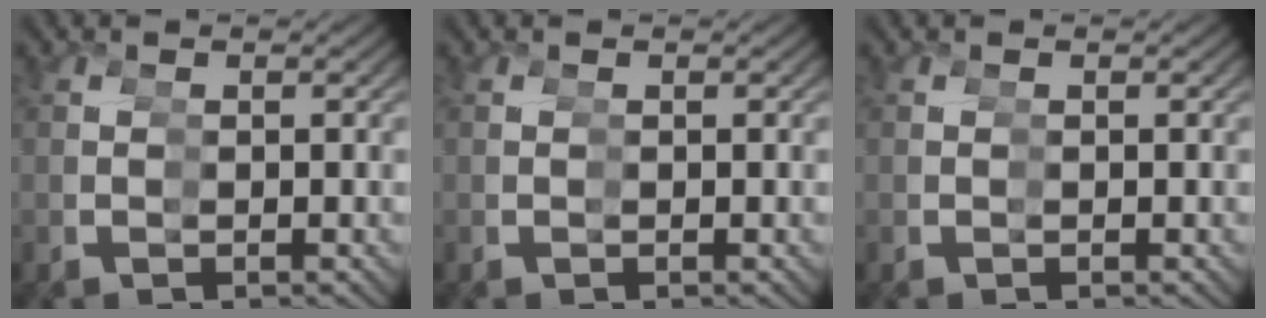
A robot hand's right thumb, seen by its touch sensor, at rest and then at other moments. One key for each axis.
{"total": 0.0}
{"total": 0.0}